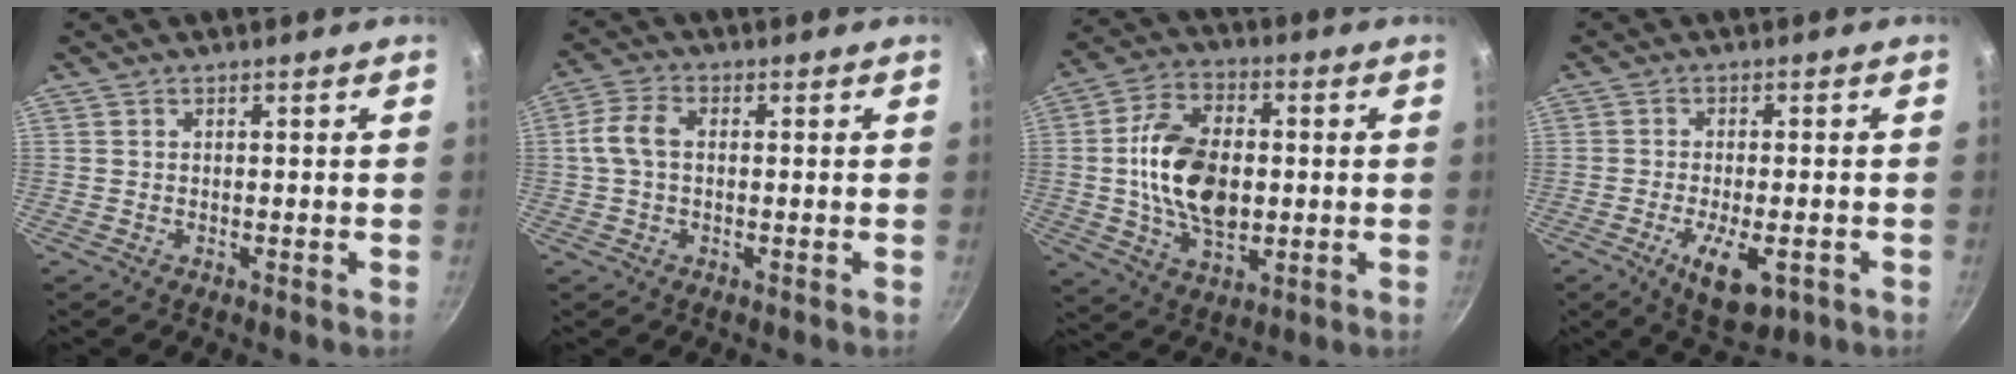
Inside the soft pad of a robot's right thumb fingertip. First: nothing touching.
{"total": 5.8, "force": [0.3, 3.6, 4.4], "torque": [-0.098, 0.018, 0.001]}
{"total": 16.6, "force": [0.1, 10.1, 13.1], "torque": [-0.223, 0.009, 0.004]}
{"total": 8.6, "force": [-3.4, 3.6, 7.0], "torque": [-0.112, -0.003, -0.046]}